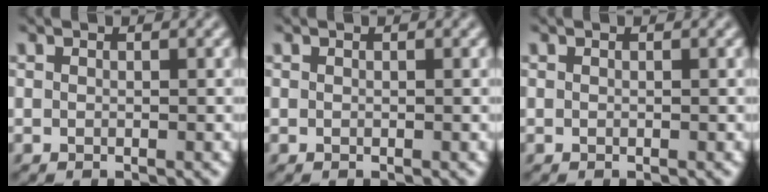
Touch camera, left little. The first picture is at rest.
{"total": 0.0}
{"total": 0.0}